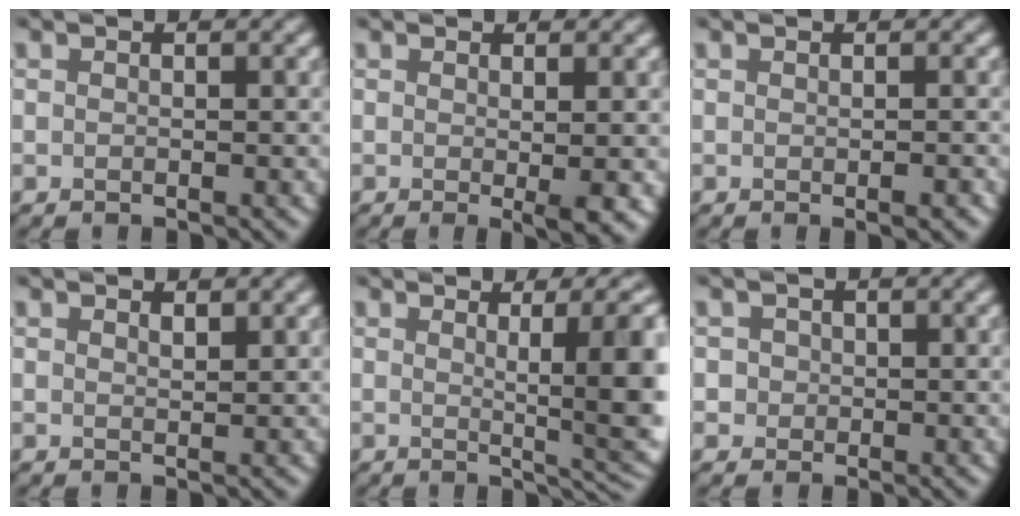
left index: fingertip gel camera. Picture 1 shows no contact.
{"total": 2.9, "force": [0.2, 0.5, 2.9], "torque": [-0.037, -0.004, 0.002]}
{"total": 1.3, "force": [-0.2, 0.3, 1.3], "torque": [-0.017, 0.002, -0.003]}
{"total": 1.1, "force": [1.0, 0.2, 0.6], "torque": [-0.011, 0.000, 0.015]}
{"total": 9.6, "force": [1.8, 3.0, 9.0], "torque": [-0.098, 0.006, 0.031]}
{"total": 1.4, "force": [0.3, 1.3, 0.4], "torque": [-0.007, -0.003, 0.010]}